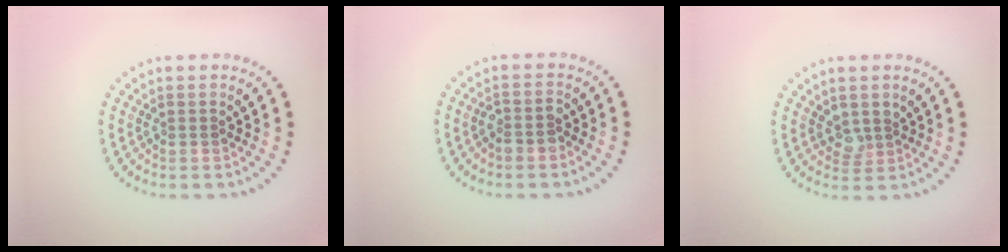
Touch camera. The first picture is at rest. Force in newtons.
{"total": 1.7, "press": 1.5, "slide": 0.8}
{"total": 1.7, "press": 1.4, "slide": 1.0}